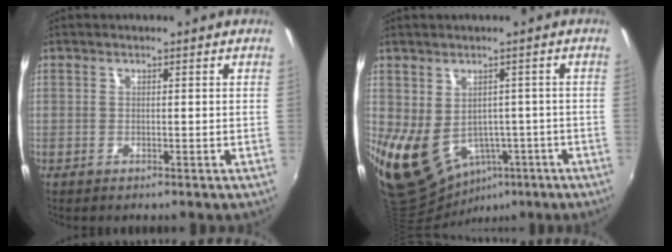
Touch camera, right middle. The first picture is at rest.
{"total": 11.0, "force": [-2.6, 8.8, 6.1], "torque": [-0.128, -0.018, -0.012]}